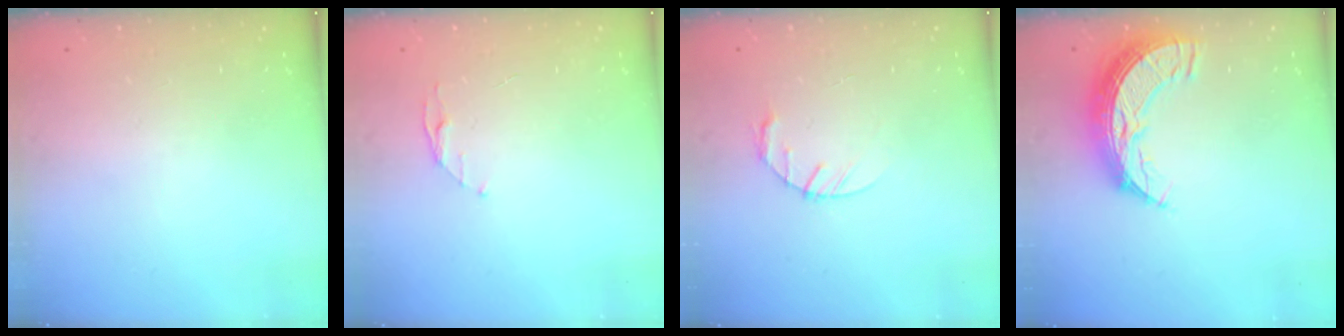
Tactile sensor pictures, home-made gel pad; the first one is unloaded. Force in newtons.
{"total": 4.4, "press": 4.4, "slide": 0.5}
{"total": 3.0, "press": 3.0, "slide": 0.5}
{"total": 10.5, "press": 10.4, "slide": 0.9}